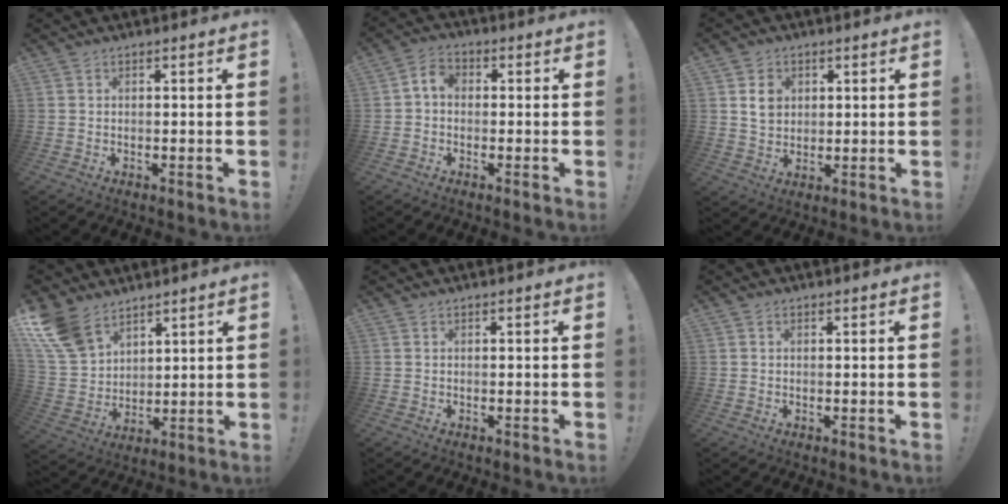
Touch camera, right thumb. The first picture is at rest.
{"total": 4.3, "force": [-0.6, 3.1, 3.0], "torque": [-0.056, 0.016, -0.008]}
{"total": 5.9, "force": [1.8, 5.1, 2.4], "torque": [-0.028, -0.002, 0.033]}
{"total": 14.0, "force": [9.5, 8.2, 6.1], "torque": [-0.123, -0.056, 0.186]}
{"total": 0.0}
{"total": 0.0}